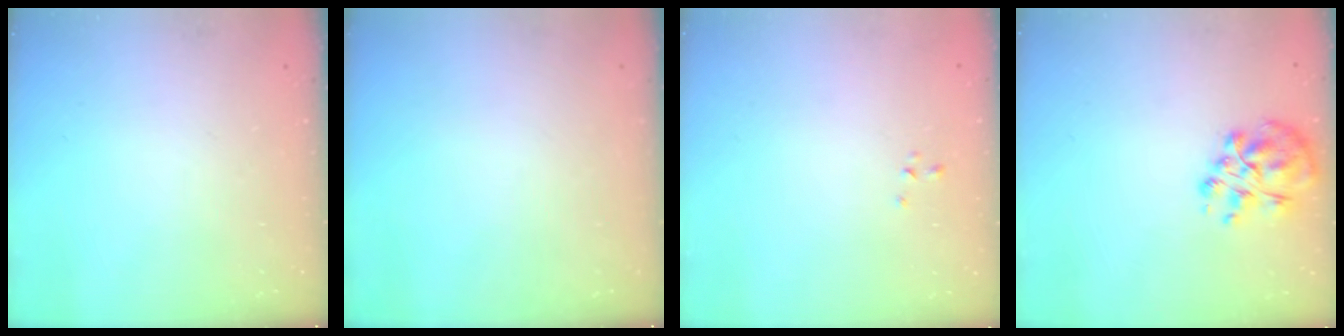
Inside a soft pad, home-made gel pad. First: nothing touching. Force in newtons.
{"total": 0.0}
{"total": 0.6, "press": 0.3, "slide": 0.5}
{"total": 9.3, "press": 9.2, "slide": 1.3}